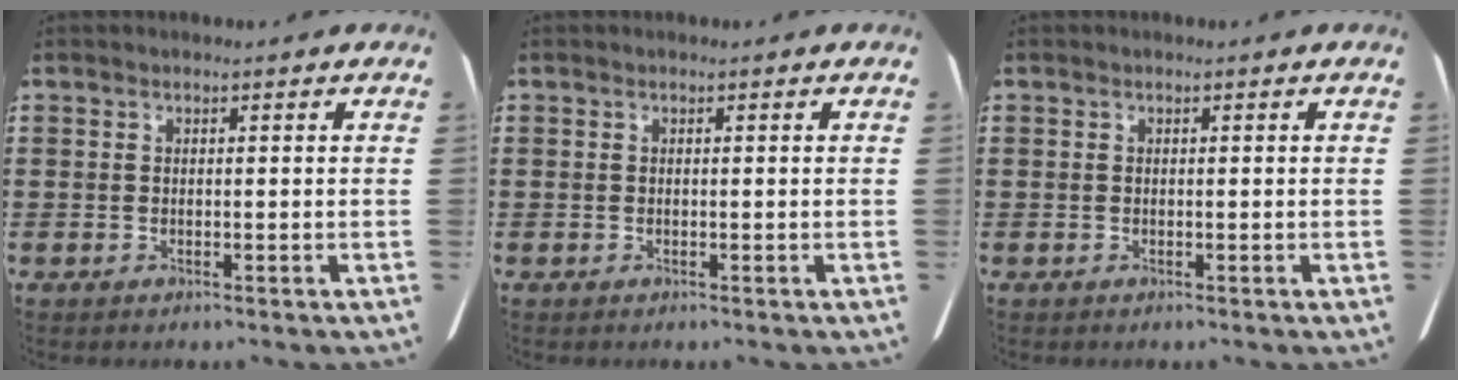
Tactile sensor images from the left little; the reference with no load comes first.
{"total": 0.0}
{"total": 0.0}